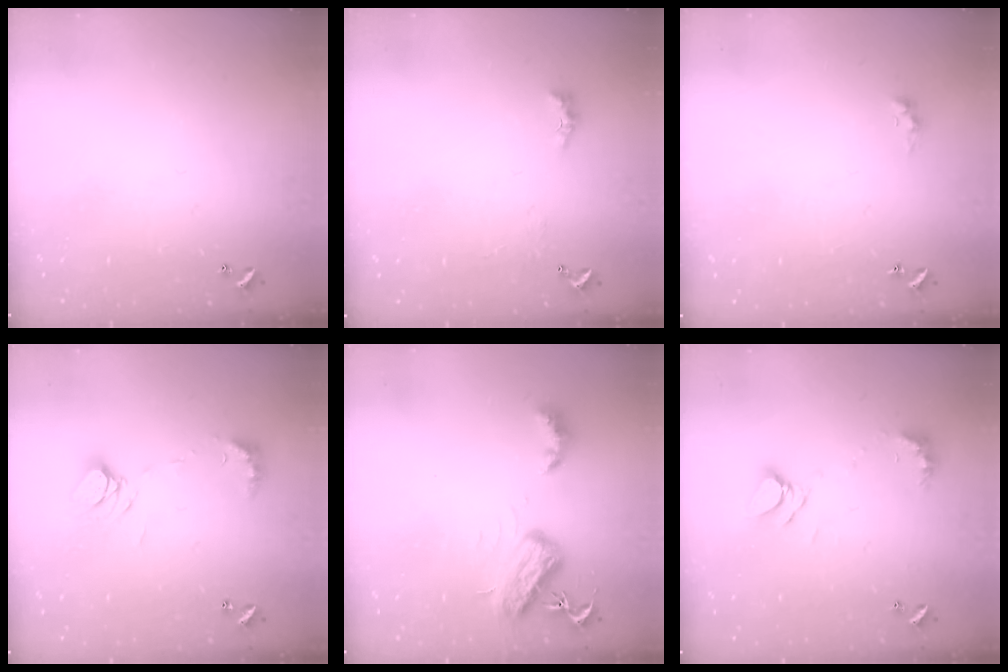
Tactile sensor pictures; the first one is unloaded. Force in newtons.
{"total": 2.0, "press": 1.9, "slide": 0.6}
{"total": 0.8, "press": 0.7, "slide": 0.4}
{"total": 8.4, "press": 8.4, "slide": 1.0}
{"total": 5.9, "press": 5.9, "slide": 0.7}
{"total": 7.0, "press": 7.0, "slide": 0.8}